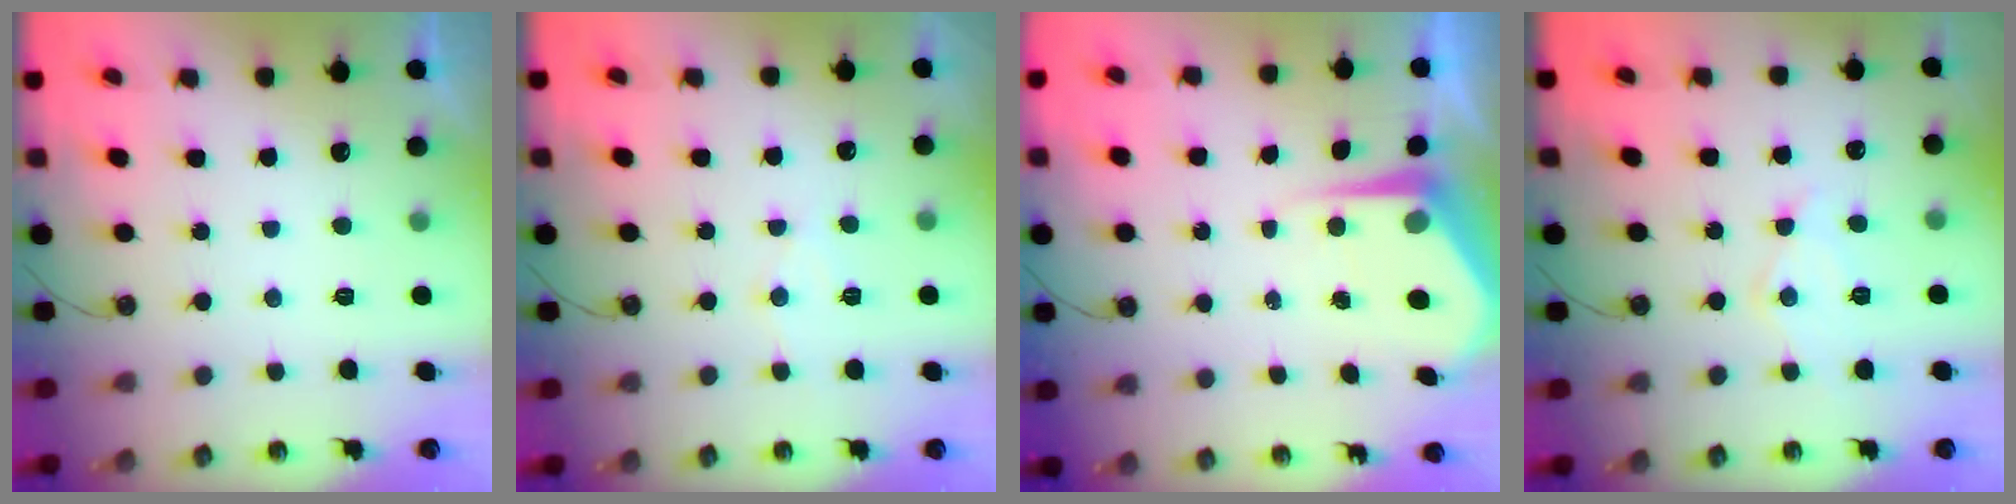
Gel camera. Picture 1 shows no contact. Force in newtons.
{"total": 6.3, "press": 6.3, "slide": 0.4}
{"total": 6.1, "press": 6.1, "slide": 0.6}
{"total": 9.7, "press": 9.7, "slide": 0.7}